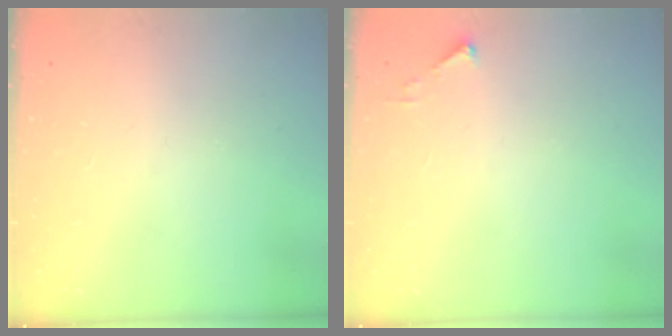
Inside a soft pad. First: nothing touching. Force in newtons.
{"total": 2.7, "press": 2.7, "slide": 0.3}